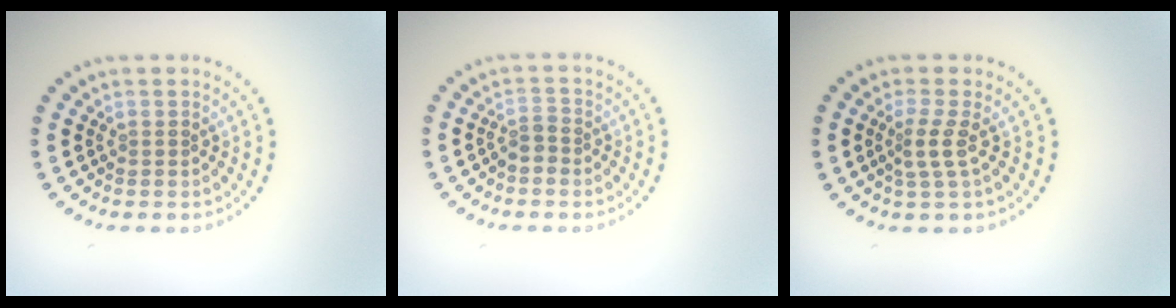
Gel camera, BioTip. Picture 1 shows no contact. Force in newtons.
{"total": 1.6, "press": 1.3, "slide": 1.0}
{"total": 2.1, "press": 1.5, "slide": 1.5}